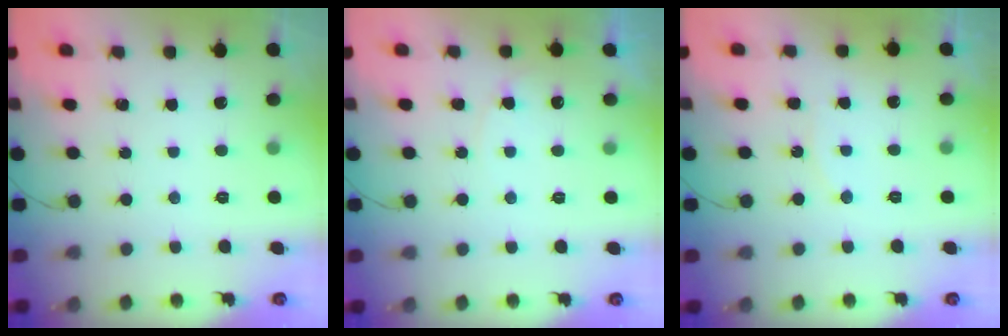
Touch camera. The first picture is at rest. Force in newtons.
{"total": 5.6, "press": 5.5, "slide": 0.4}
{"total": 5.4, "press": 5.1, "slide": 2.0}